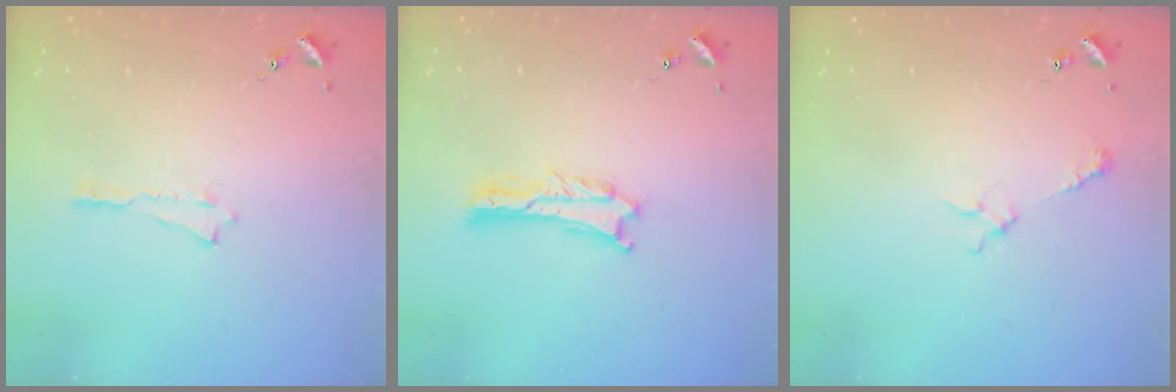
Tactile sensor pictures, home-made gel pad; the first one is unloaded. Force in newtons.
{"total": 0.8, "press": 0.8, "slide": 0.2}
{"total": 3.7, "press": 3.7, "slide": 0.4}